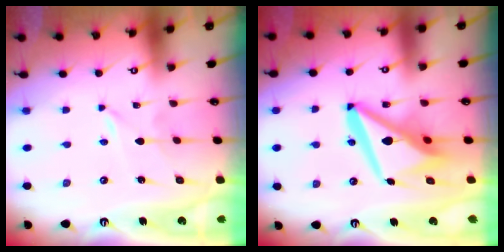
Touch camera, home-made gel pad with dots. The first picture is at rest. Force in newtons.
{"total": 15.0, "press": 14.9, "slide": 1.7}